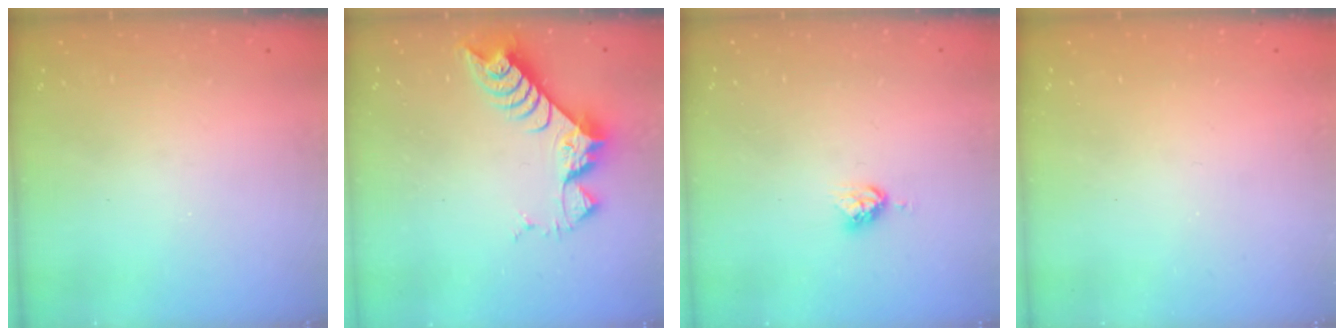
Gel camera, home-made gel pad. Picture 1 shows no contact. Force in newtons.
{"total": 8.4, "press": 8.4, "slide": 0.8}
{"total": 4.9, "press": 4.8, "slide": 0.4}
{"total": 0.0}